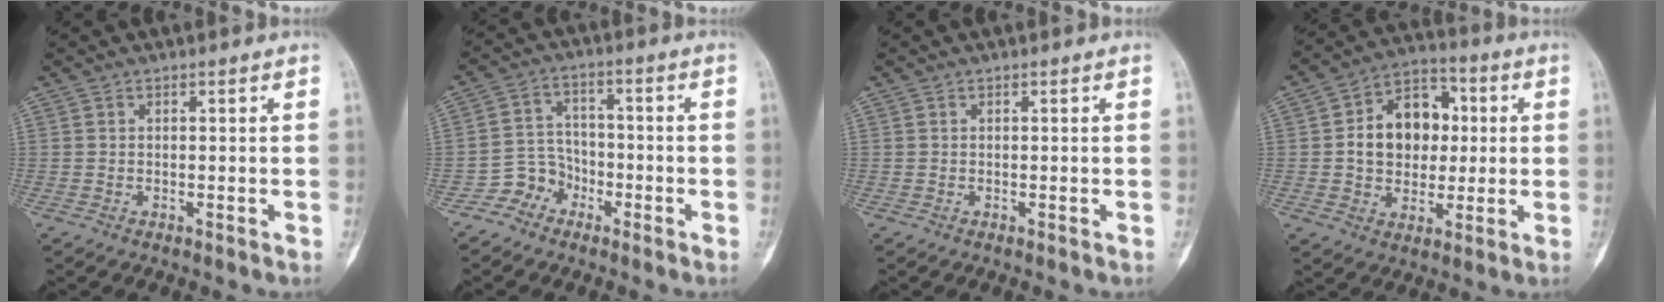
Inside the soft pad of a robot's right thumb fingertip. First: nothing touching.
{"total": 6.0, "force": [-3.7, 4.7, 0.4], "torque": [0.028, 0.040, -0.076]}
{"total": 0.0}
{"total": 14.4, "force": [1.4, 10.9, 9.3], "torque": [-0.105, 0.018, 0.019]}